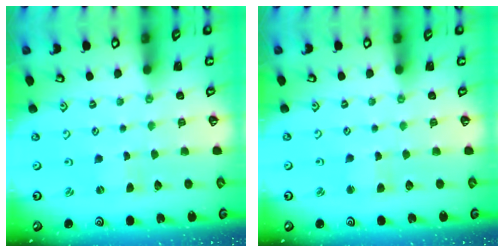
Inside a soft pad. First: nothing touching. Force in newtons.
{"total": 2.8, "press": 2.7, "slide": 0.6}